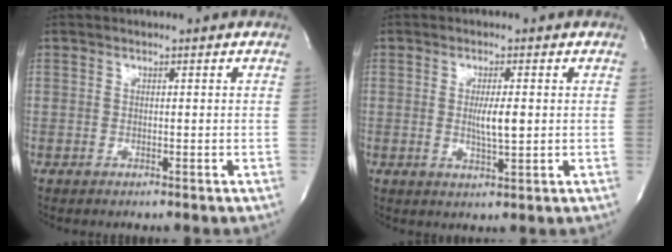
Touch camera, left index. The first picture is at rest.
{"total": 3.9, "force": [0.2, 0.6, 3.9], "torque": [-0.071, -0.005, 0.004]}